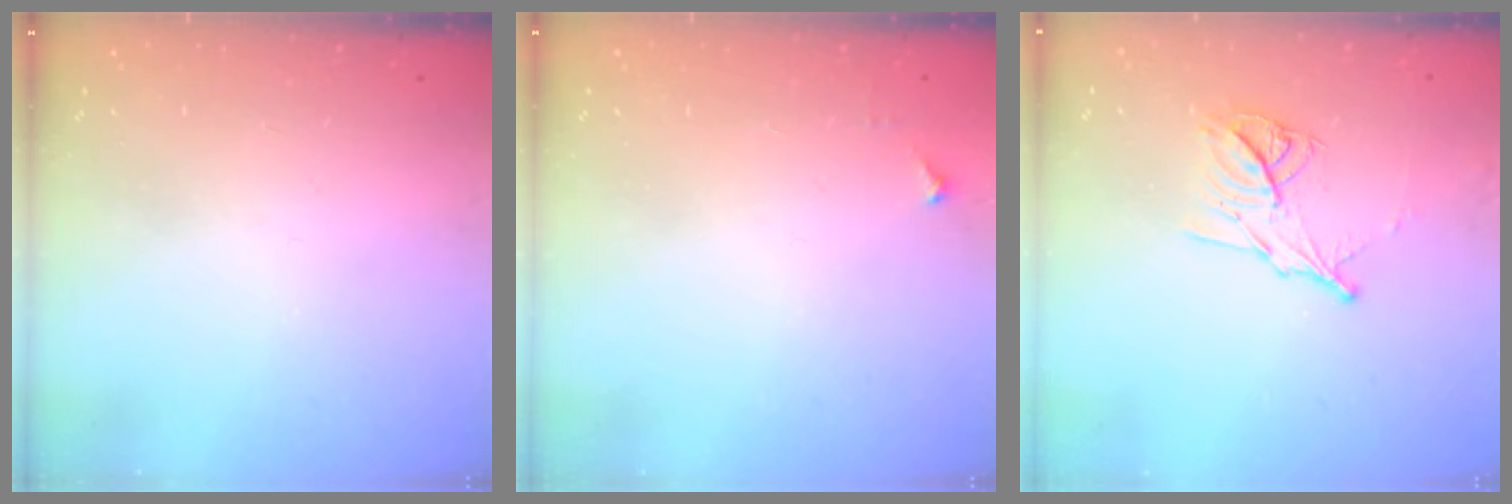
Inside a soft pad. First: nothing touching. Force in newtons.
{"total": 3.4, "press": 3.3, "slide": 0.5}
{"total": 11.4, "press": 11.4, "slide": 0.3}